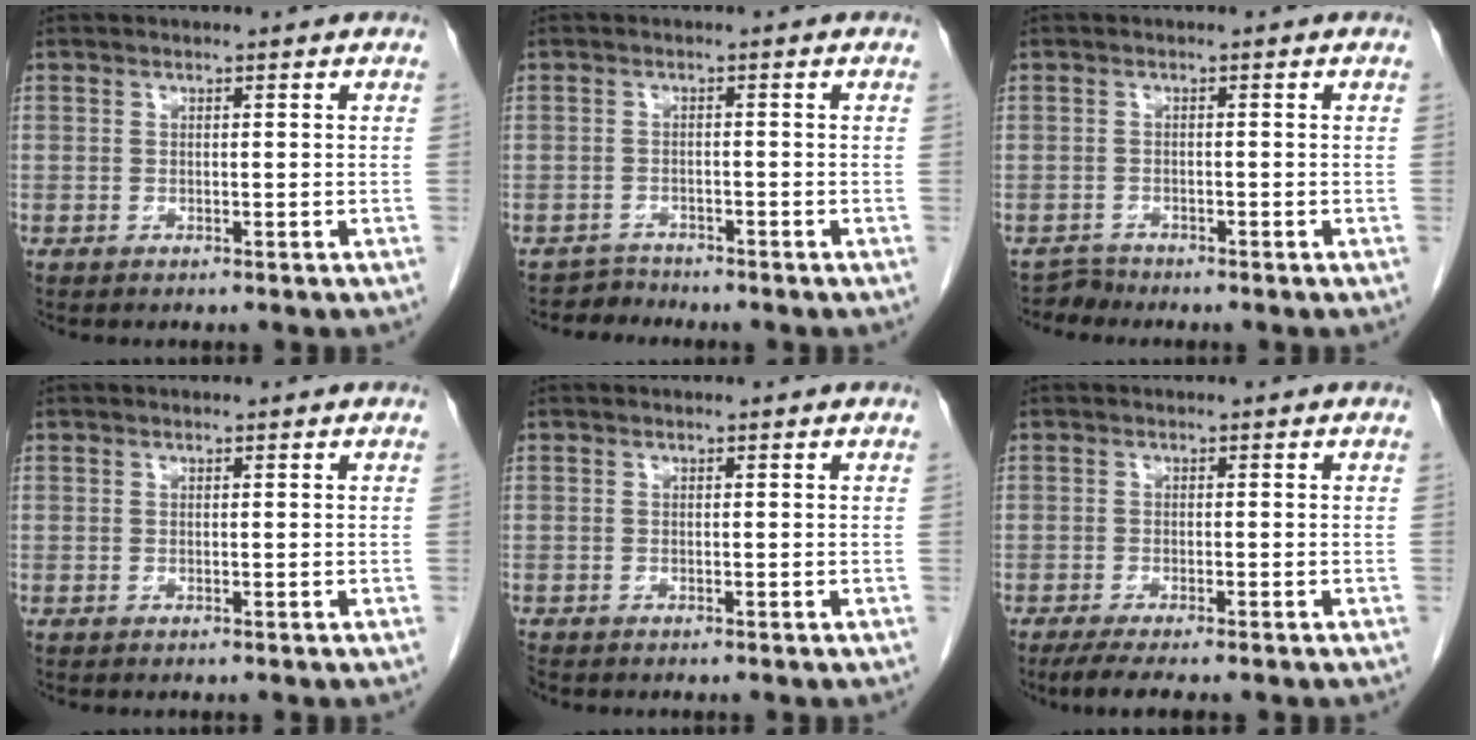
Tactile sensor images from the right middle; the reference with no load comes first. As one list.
[{"total": 2.3, "force": [-1.9, 0.3, -1.2], "torque": [0.028, -0.006, -0.033]}, {"total": 1.7, "force": [-1.5, 0.1, -0.8], "torque": [0.021, -0.006, -0.029]}, {"total": 0.0}, {"total": 0.8, "force": [-0.7, 0.3, 0.1], "torque": [-0.009, -0.002, -0.016]}, {"total": 5.5, "force": [-4.3, 0.6, 3.3], "torque": [-0.049, -0.011, -0.064]}]